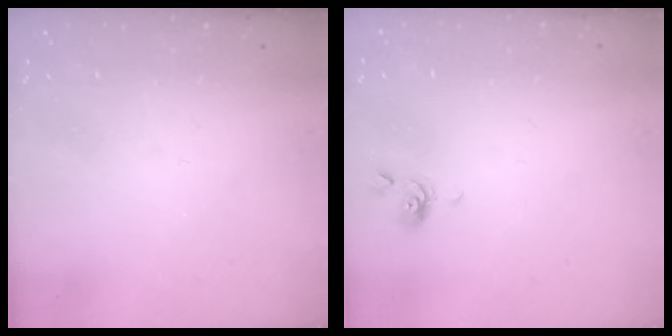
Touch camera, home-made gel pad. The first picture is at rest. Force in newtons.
{"total": 0.9, "press": 0.8, "slide": 0.3}